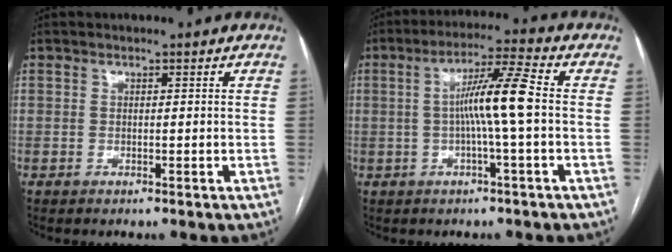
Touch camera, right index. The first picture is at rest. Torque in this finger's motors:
{"motor_torque": [1.23, -0.11, 0.35, 0.15]}